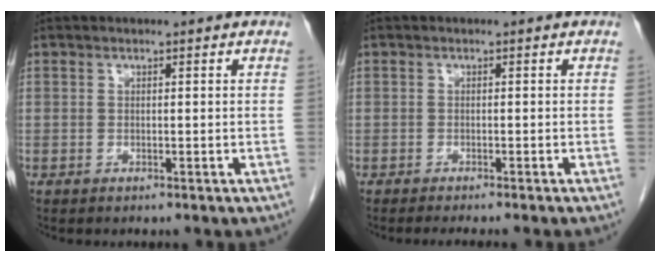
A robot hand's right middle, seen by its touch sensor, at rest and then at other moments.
{"total": 3.8, "force": [-3.3, -0.5, 1.9], "torque": [-0.014, -0.002, -0.045]}